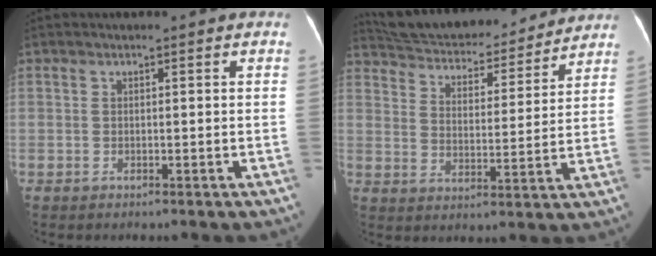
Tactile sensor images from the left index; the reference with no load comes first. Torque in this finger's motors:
{"motor_torque": [0.11, -1.00, 0.06, 0.05]}